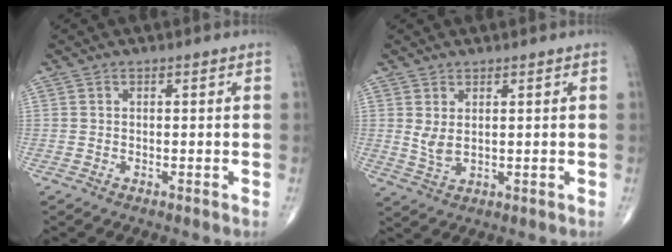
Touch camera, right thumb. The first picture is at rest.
{"total": 3.4, "force": [1.0, 1.4, 2.9], "torque": [-0.058, -0.011, 0.027]}